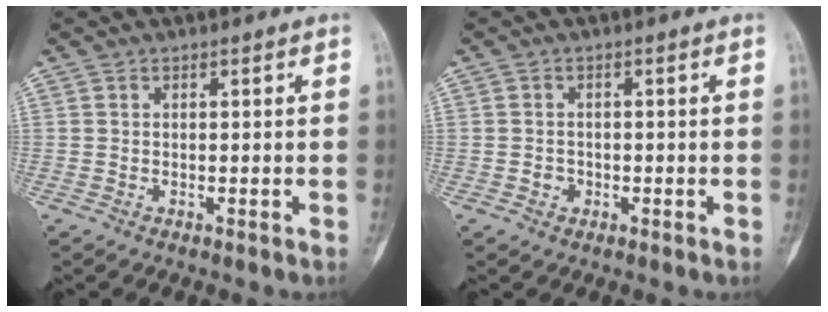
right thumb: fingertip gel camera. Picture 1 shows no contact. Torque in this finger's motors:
{"motor_torque": [0.23, -0.05, 0.08, -0.02, 0.02]}